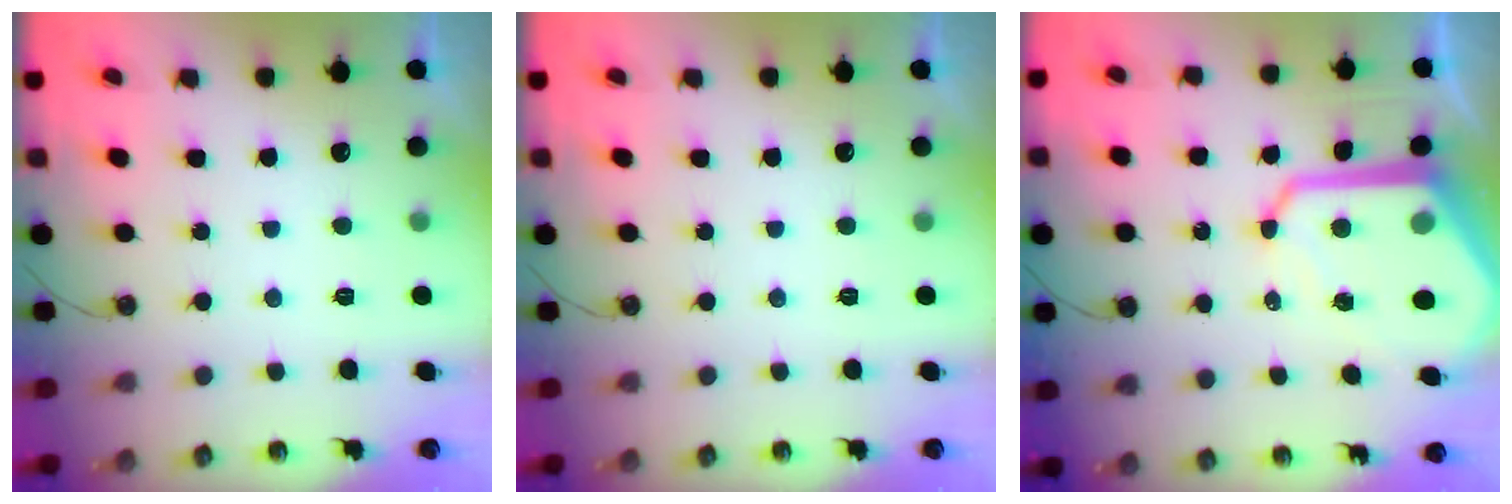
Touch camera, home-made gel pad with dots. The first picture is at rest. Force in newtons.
{"total": 0.0}
{"total": 18.2, "press": 18.1, "slide": 1.9}